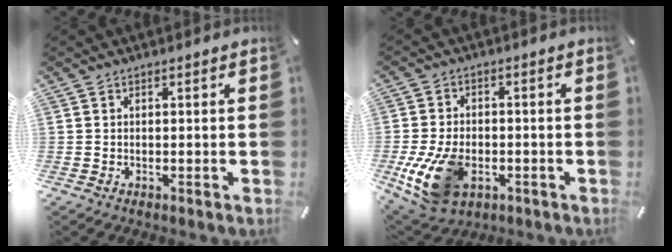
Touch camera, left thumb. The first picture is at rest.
{"total": 14.4, "force": [-4.1, 9.6, 9.9], "torque": [-0.204, 0.005, -0.069]}